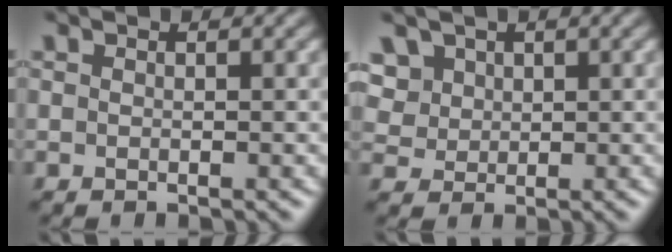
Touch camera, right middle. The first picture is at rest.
{"total": 4.0, "force": [2.3, 2.9, 1.5], "torque": [-0.055, 0.004, 0.050]}